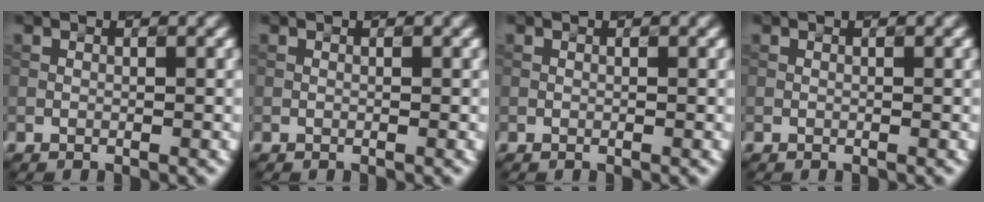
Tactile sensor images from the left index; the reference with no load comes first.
{"total": 0.0}
{"total": 0.0}
{"total": 0.0}